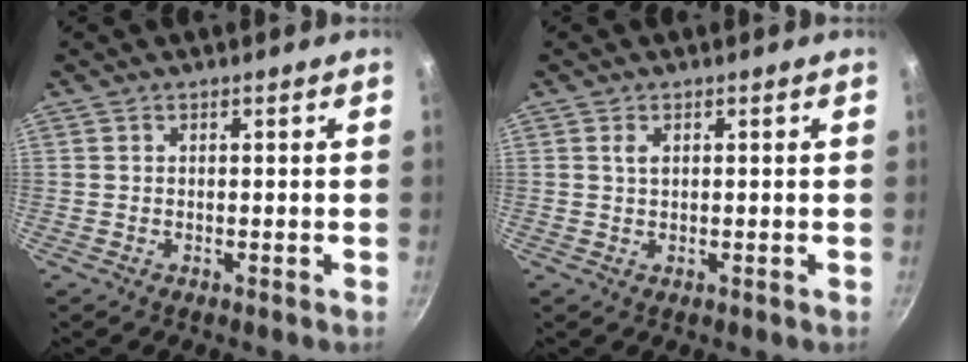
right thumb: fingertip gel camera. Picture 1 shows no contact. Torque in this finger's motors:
{"motor_torque": [-0.07, 0.20, -0.24, -0.08, -0.02]}